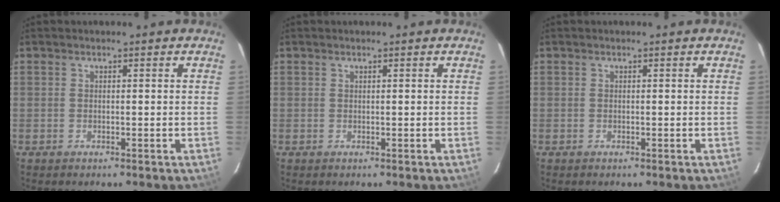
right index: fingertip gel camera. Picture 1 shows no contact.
{"total": 0.0}
{"total": 0.0}